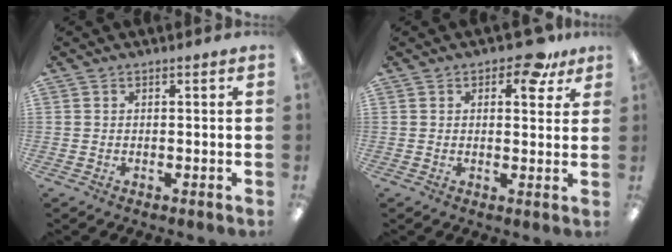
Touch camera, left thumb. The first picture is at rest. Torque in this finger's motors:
{"motor_torque": [-0.11, 0.01, -0.35, 0.15, 0.05]}